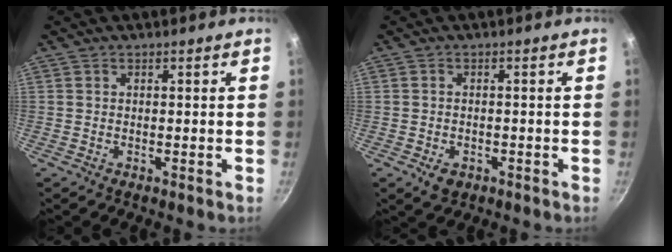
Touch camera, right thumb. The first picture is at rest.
{"total": 3.2, "force": [-1.4, 2.3, 1.8], "torque": [-0.030, 0.006, -0.015]}